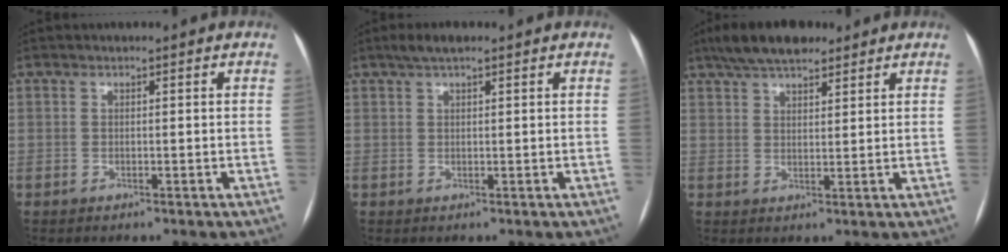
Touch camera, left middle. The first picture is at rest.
{"total": 2.9, "force": [1.9, 0.6, 2.0], "torque": [-0.043, 0.018, 0.036]}
{"total": 8.8, "force": [6.8, 3.0, 4.8], "torque": [-0.083, 0.025, 0.115]}